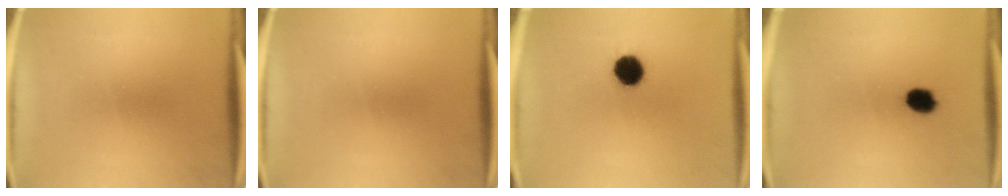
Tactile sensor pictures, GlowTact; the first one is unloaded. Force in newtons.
{"total": 0.0}
{"total": 8.4}
{"total": 4.3}